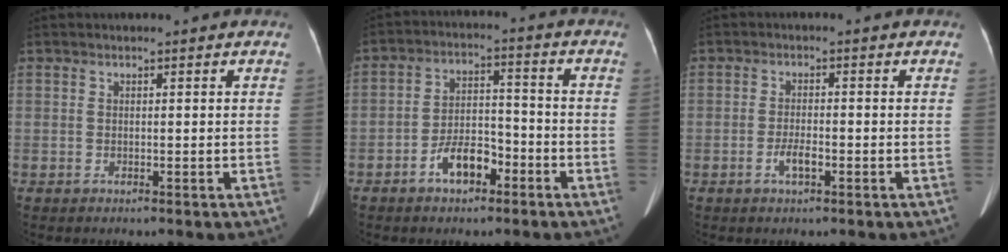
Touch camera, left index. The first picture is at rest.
{"total": 6.8, "force": [-3.9, 3.2, 4.6], "torque": [-0.092, 0.018, -0.067]}
{"total": 2.7, "force": [-1.3, 0.7, 2.2], "torque": [-0.045, 0.000, -0.022]}